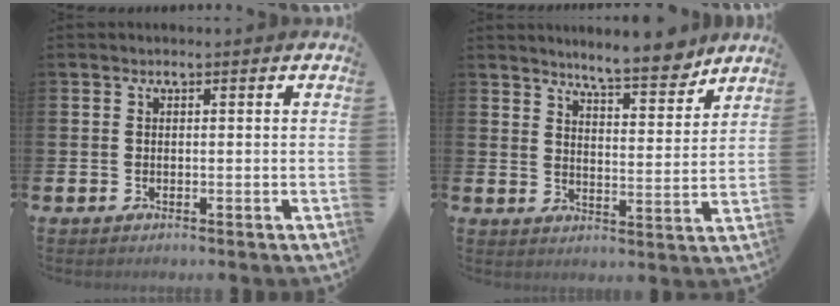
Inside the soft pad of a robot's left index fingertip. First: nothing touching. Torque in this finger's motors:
{"motor_torque": [0.30, -0.46, 0.69, 0.17]}